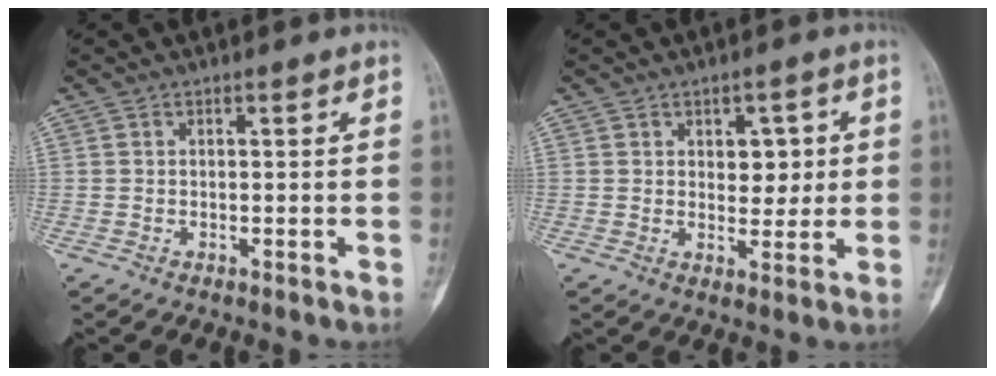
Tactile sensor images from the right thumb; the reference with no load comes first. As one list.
[{"total": 5.6, "force": [1.4, 3.6, 4.0], "torque": [-0.021, -0.008, 0.019]}]